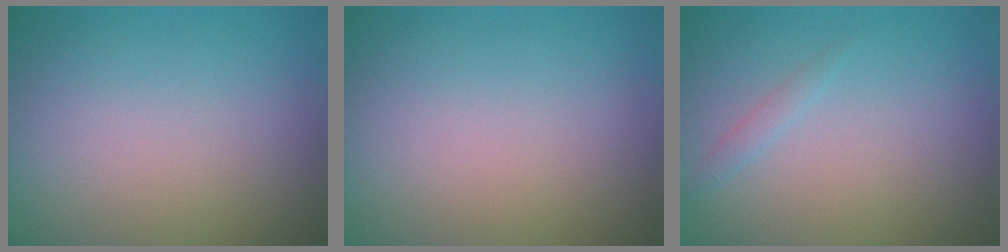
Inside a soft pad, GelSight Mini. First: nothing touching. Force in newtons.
{"total": 0.0}
{"total": 0.7, "press": 0.7, "slide": 0.0}